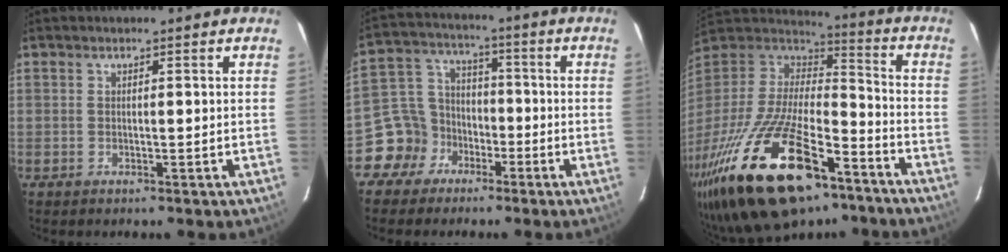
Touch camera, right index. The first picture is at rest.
{"total": 8.8, "force": [-5.1, 7.2, 1.0], "torque": [-0.032, 0.039, -0.097]}
{"total": 35.2, "force": [-21.2, 14.3, 24.2], "torque": [-0.489, -0.050, -0.338]}